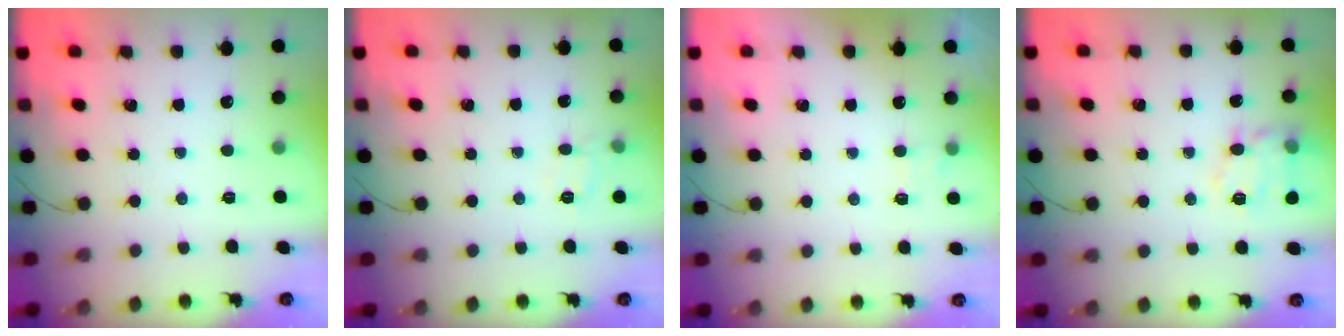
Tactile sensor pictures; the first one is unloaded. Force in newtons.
{"total": 6.1, "press": 6.0, "slide": 1.1}
{"total": 2.8, "press": 2.5, "slide": 1.4}
{"total": 13.4, "press": 13.4, "slide": 0.4}